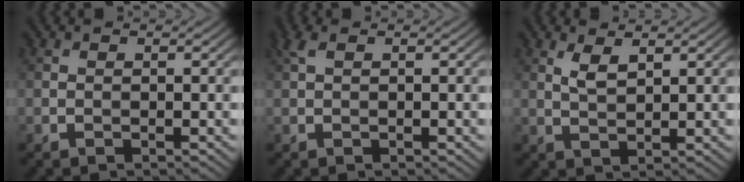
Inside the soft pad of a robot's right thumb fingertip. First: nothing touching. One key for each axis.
{"total": 1.8, "fx": 0.9, "fy": 0.6, "fz": 1.4, "tx": -0.040, "ty": 0.008, "tz": 0.016}
{"total": 2.6, "fx": 1.6, "fy": 0.6, "fz": 2.0, "tx": -0.048, "ty": 0.000, "tz": 0.034}